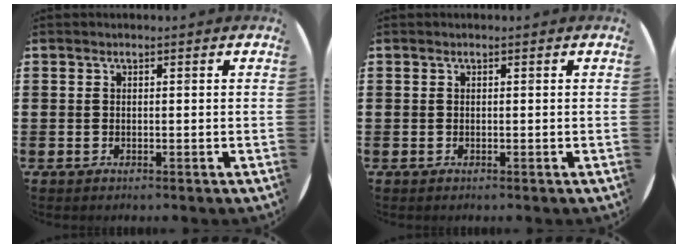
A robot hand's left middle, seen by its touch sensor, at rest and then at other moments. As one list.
[{"total": 0.0}]